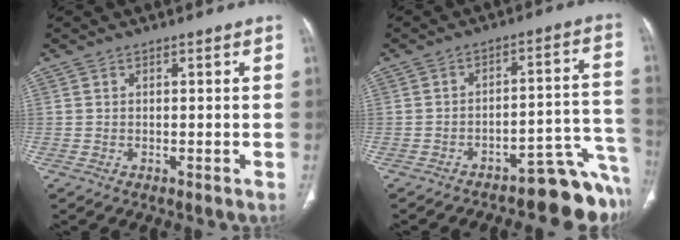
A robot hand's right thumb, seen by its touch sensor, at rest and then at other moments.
{"total": 13.1, "force": [-11.1, 3.4, 6.1], "torque": [-0.011, 0.108, -0.147]}